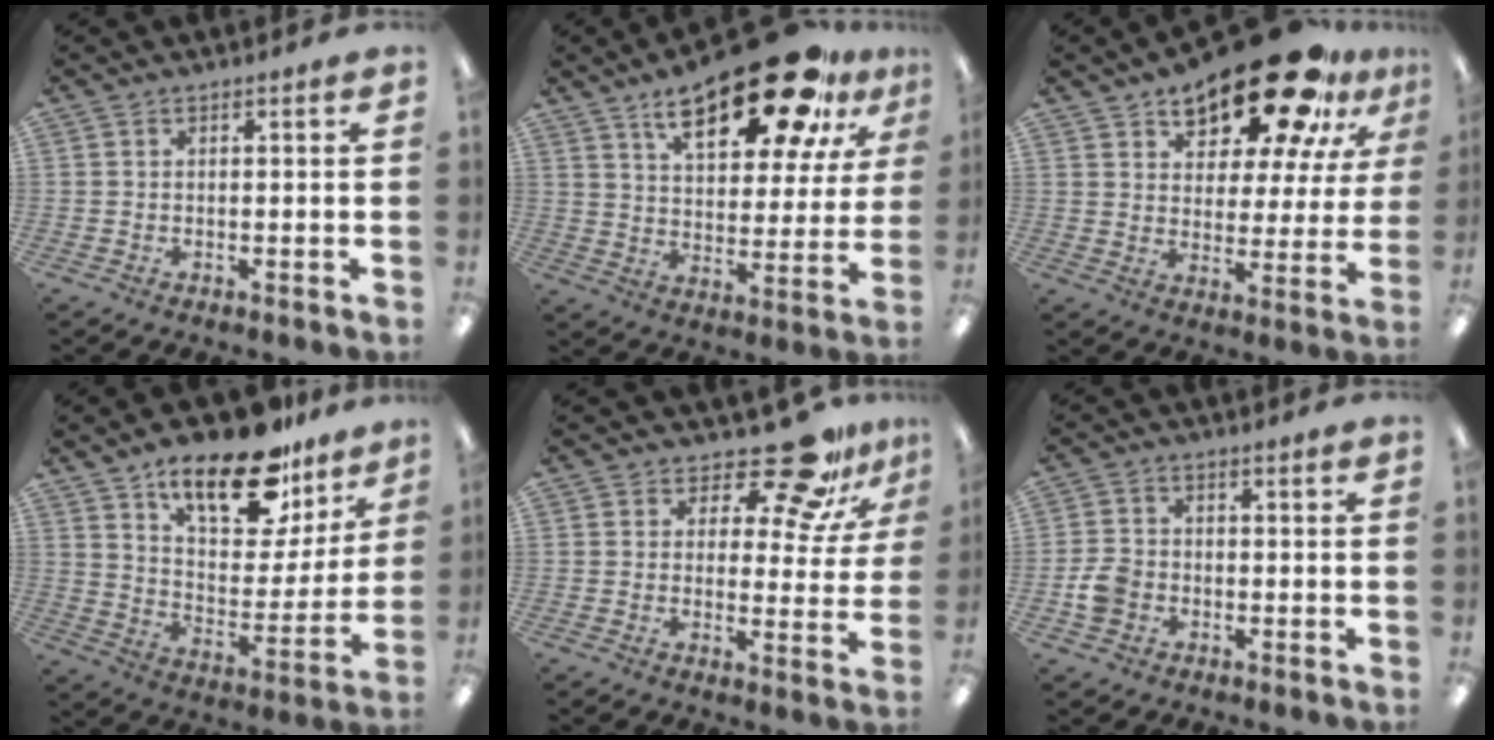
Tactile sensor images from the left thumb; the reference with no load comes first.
{"total": 24.0, "force": [15.0, 9.5, 16.1], "torque": [-0.242, -0.073, 0.246]}
{"total": 21.4, "force": [15.8, 8.7, 11.6], "torque": [-0.177, -0.101, 0.267]}
{"total": 20.5, "force": [14.6, 8.6, 11.6], "torque": [-0.176, -0.087, 0.246]}
{"total": 13.5, "force": [10.6, 4.5, 6.9], "torque": [-0.099, -0.075, 0.183]}
{"total": 5.1, "force": [-1.7, 4.1, 2.5], "torque": [-0.047, 0.012, -0.031]}